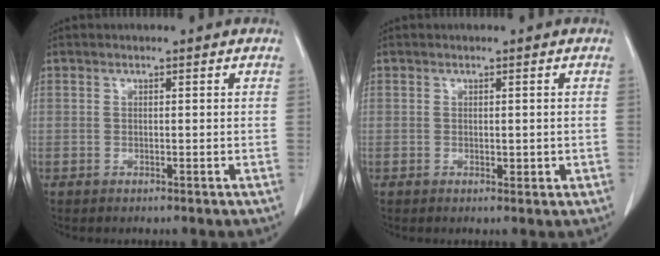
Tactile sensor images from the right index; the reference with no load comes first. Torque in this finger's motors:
{"motor_torque": [0.07, 0.16, 0.10, 0.05]}